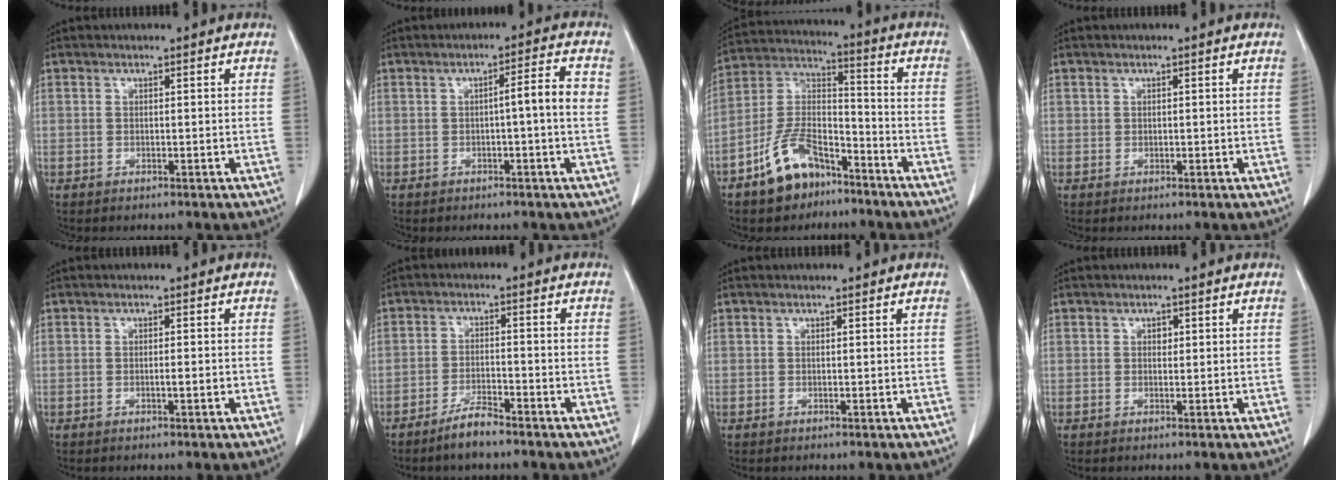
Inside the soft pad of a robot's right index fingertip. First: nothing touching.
{"total": 4.6, "force": [-0.2, -0.2, 4.6], "torque": [-0.066, 0.010, -0.005]}
{"total": 11.6, "force": [-7.8, 5.6, 6.5], "torque": [-0.143, 0.015, -0.147]}
{"total": 0.5, "force": [0.1, 0.5, 0.1], "torque": [0.004, 0.003, 0.003]}
{"total": 1.2, "force": [-0.4, 0.2, 1.1], "torque": [-0.022, 0.001, -0.004]}
{"total": 4.3, "force": [-3.6, 0.6, 2.4], "torque": [-0.047, -0.002, -0.068]}
{"total": 0.0}
{"total": 0.9, "force": [0.3, 0.7, 0.5], "torque": [-0.006, 0.001, 0.003]}